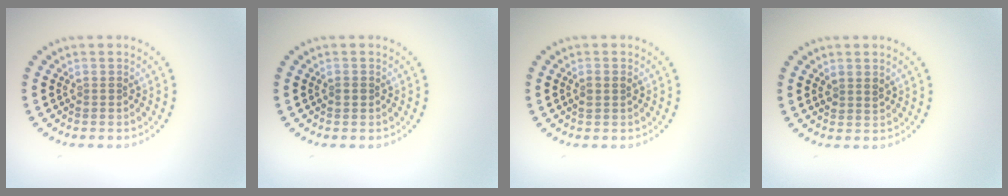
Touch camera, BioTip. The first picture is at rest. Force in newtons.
{"total": 0.8, "press": 0.8, "slide": 0.3}
{"total": 1.0, "press": 1.0, "slide": 0.1}
{"total": 1.2, "press": 1.0, "slide": 0.5}